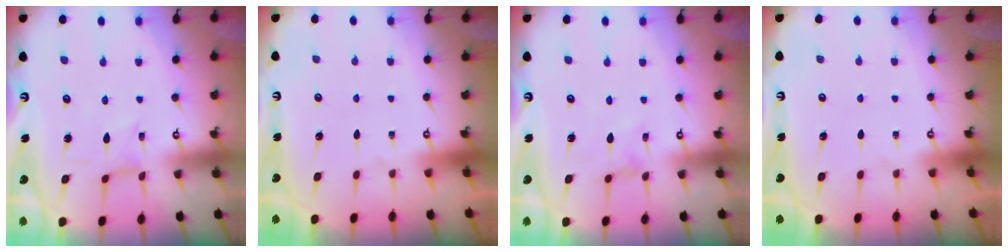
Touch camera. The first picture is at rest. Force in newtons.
{"total": 0.0}
{"total": 1.4, "press": 1.3, "slide": 0.3}
{"total": 0.0}